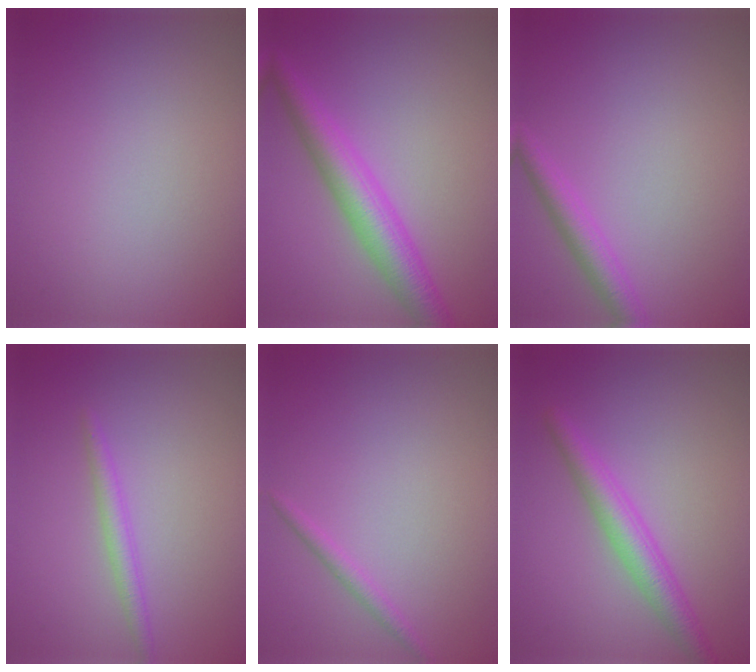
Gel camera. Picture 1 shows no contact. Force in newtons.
{"total": 4.9, "press": 4.9, "slide": 0.1}
{"total": 2.3, "press": 2.3, "slide": 0.2}
{"total": 1.6, "press": 1.6, "slide": 0.1}
{"total": 1.1, "press": 1.1, "slide": 0.0}
{"total": 3.3, "press": 3.3, "slide": 0.2}